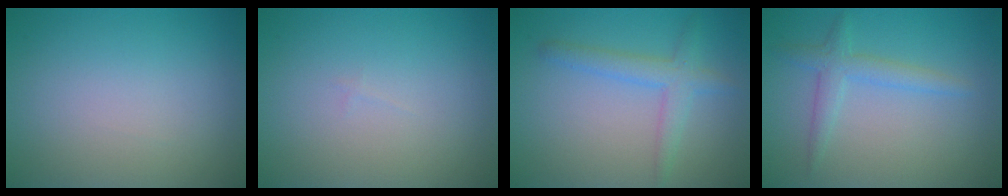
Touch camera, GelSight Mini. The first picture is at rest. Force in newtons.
{"total": 0.0}
{"total": 2.9, "press": 2.9, "slide": 0.1}
{"total": 2.3, "press": 2.3, "slide": 0.1}